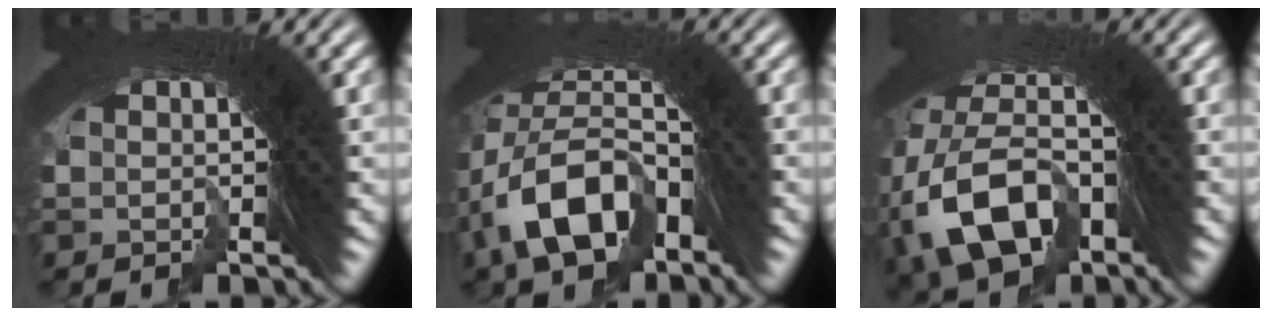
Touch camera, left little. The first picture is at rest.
{"total": 7.2, "force": [-3.0, 5.2, 4.0], "torque": [-0.084, -0.011, -0.061]}
{"total": 9.5, "force": [-4.6, 7.1, 4.2], "torque": [-0.116, -0.052, -0.062]}